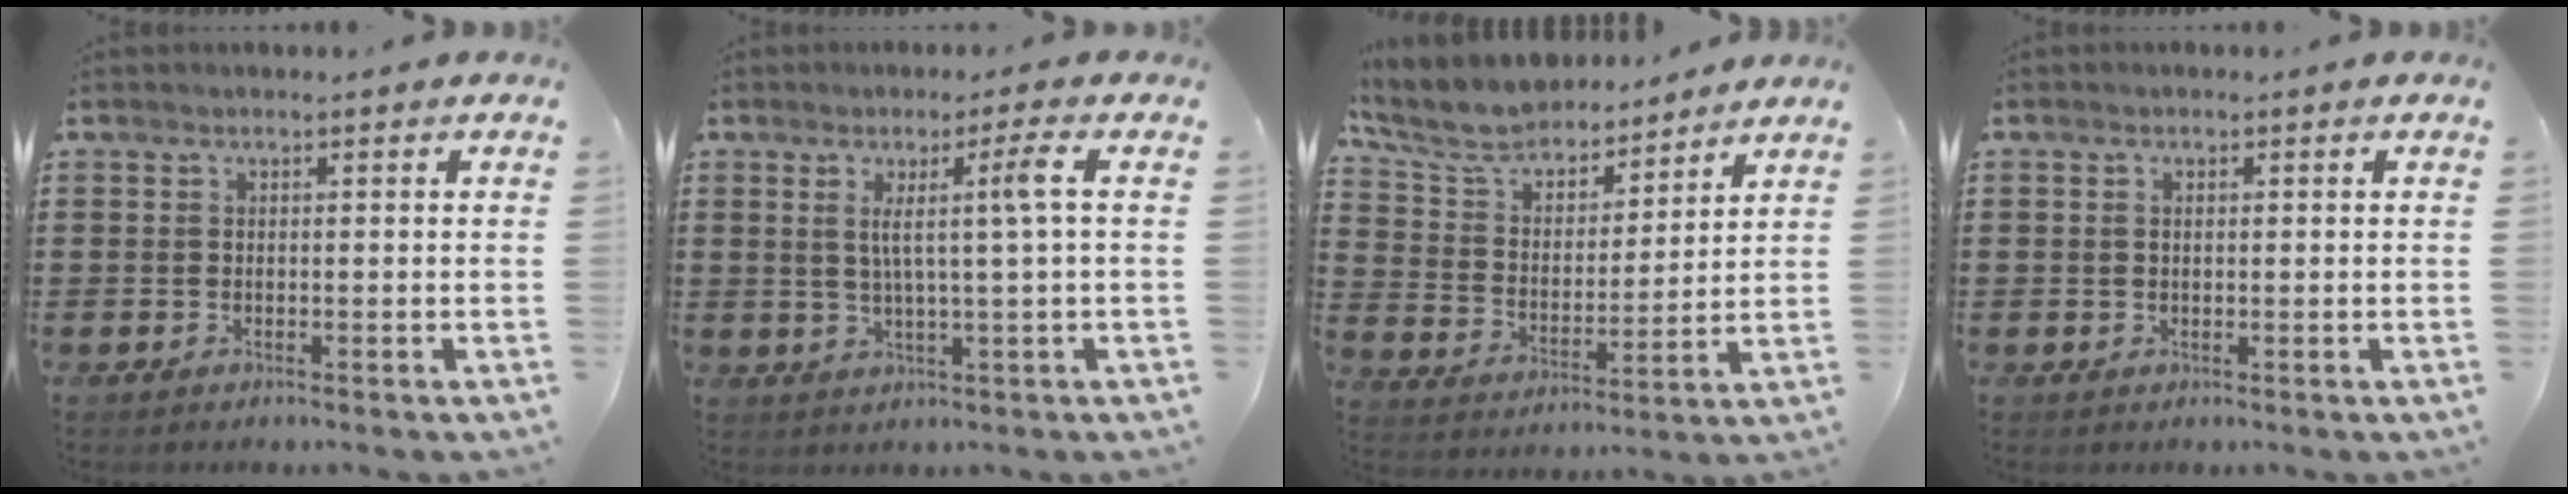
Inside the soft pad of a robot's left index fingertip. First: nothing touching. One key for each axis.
{"total": 5.9, "fx": 1.2, "fy": -0.5, "fz": 5.8, "tx": -0.112, "ty": -0.004, "tz": 0.012}
{"total": 7.7, "fx": 7.0, "fy": 2.1, "fz": 2.3, "tx": -0.081, "ty": -0.040, "tz": 0.124}
{"total": 0.9, "fx": 0.2, "fy": 0.8, "fz": 0.4, "tx": -0.010, "ty": 0.007, "tz": 0.003}